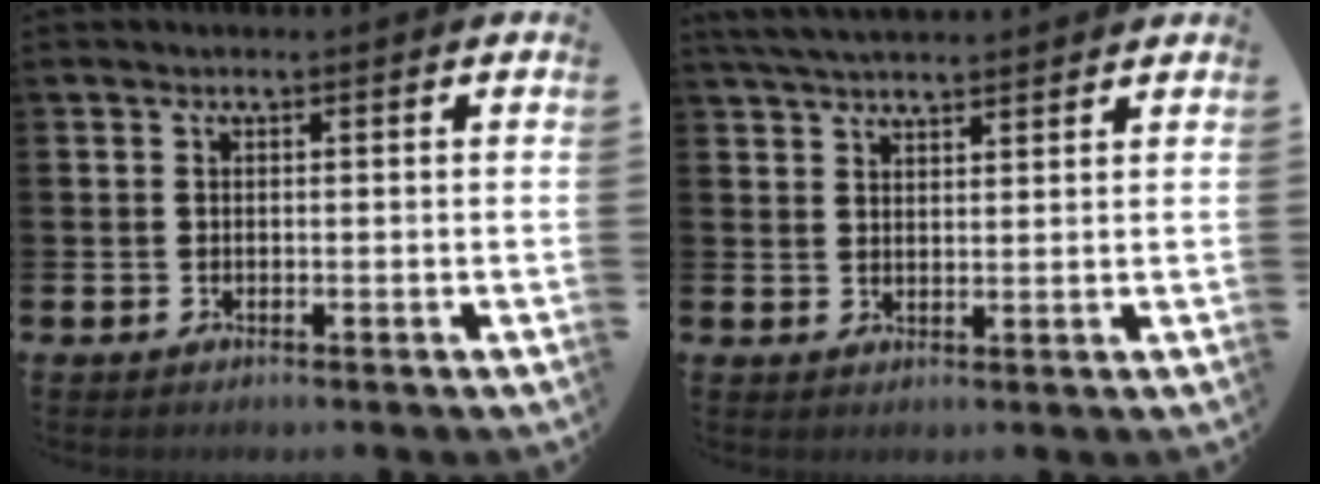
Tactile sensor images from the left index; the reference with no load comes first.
{"total": 4.4, "force": [4.3, 0.5, 1.0], "torque": [-0.024, -0.016, 0.079]}